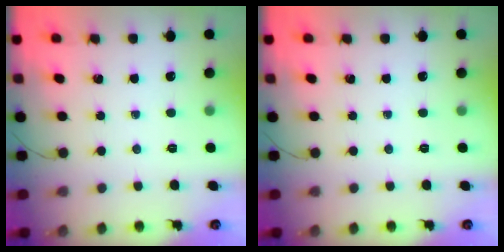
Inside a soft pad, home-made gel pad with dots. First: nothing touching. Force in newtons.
{"total": 0.0}